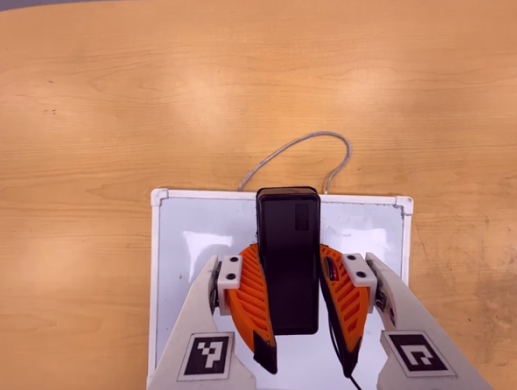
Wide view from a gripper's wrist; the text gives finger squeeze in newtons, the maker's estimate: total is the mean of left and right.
{"total": 10.0, "left": 8.3, "right": 11.8}